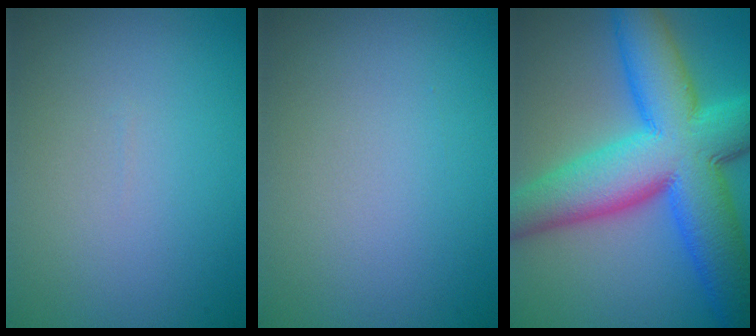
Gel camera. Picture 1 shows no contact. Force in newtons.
{"total": 0.0}
{"total": 14.2, "press": 14.1, "slide": 0.3}